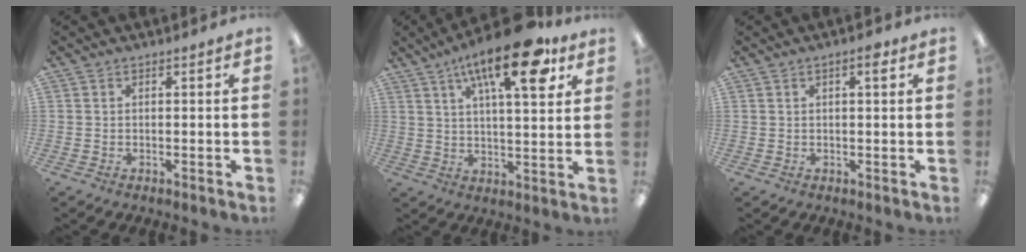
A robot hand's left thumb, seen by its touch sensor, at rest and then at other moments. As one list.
[{"total": 18.6, "force": [10.3, 6.1, 14.2], "torque": [-0.215, -0.042, 0.157]}, {"total": 2.9, "force": [1.5, 0.8, 2.3], "torque": [-0.026, -0.005, 0.019]}]